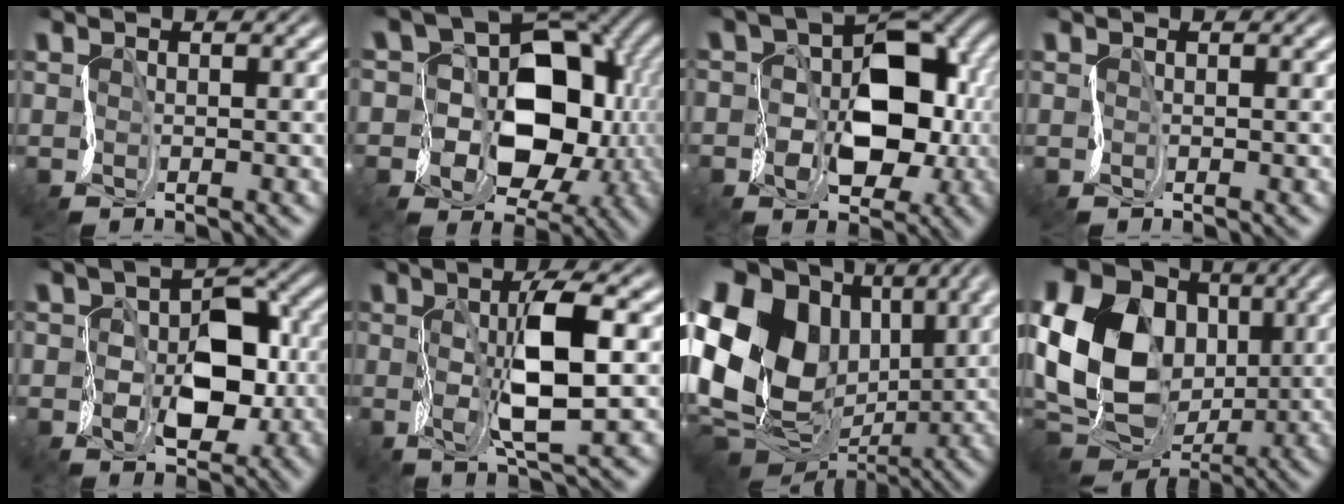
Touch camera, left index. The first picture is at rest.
{"total": 10.3, "force": [-0.9, 7.6, 6.9], "torque": [-0.077, 0.005, -0.007]}
{"total": 8.4, "force": [-0.7, 5.8, 6.0], "torque": [-0.097, -0.005, -0.003]}
{"total": 0.0}
{"total": 6.0, "force": [-1.1, 4.1, 4.2], "torque": [-0.077, -0.005, -0.011]}
{"total": 5.6, "force": [0.0, 0.9, 5.5], "torque": [-0.115, -0.002, 0.005]}
{"total": 17.5, "force": [2.2, 13.1, 11.4], "torque": [-0.245, 0.007, 0.060]}
{"total": 14.3, "force": [0.5, 11.5, 8.4], "torque": [-0.206, 0.000, 0.010]}